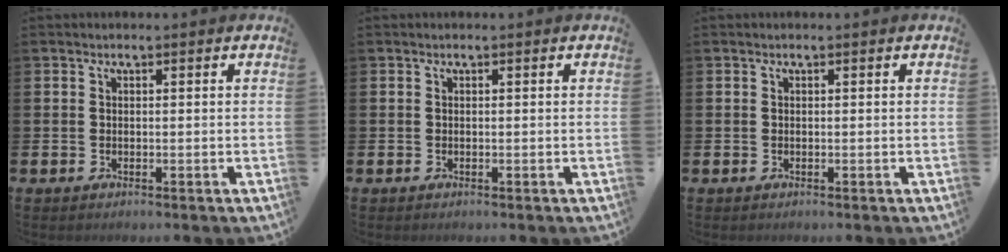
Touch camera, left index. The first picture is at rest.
{"total": 0.0}
{"total": 0.0}